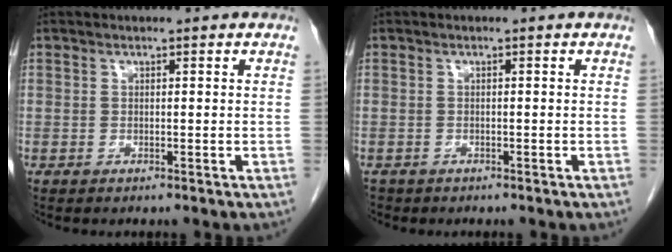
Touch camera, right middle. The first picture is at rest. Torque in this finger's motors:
{"motor_torque": [0.29, -0.37, 0.24, 0.02]}